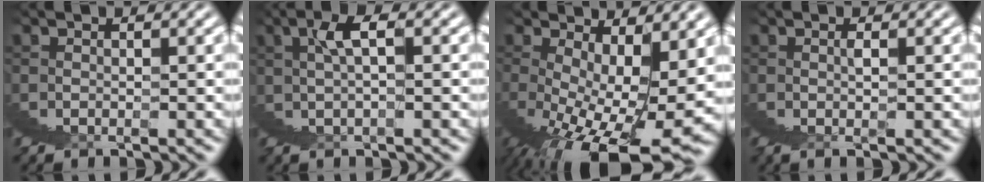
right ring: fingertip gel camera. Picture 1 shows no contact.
{"total": 3.3, "force": [2.2, -0.1, 2.4], "torque": [-0.026, 0.022, 0.034]}
{"total": 5.1, "force": [-0.7, 0.2, 5.0], "torque": [-0.072, -0.022, 0.005]}
{"total": 2.0, "force": [0.8, -1.7, 0.8], "torque": [0.005, 0.018, 0.006]}